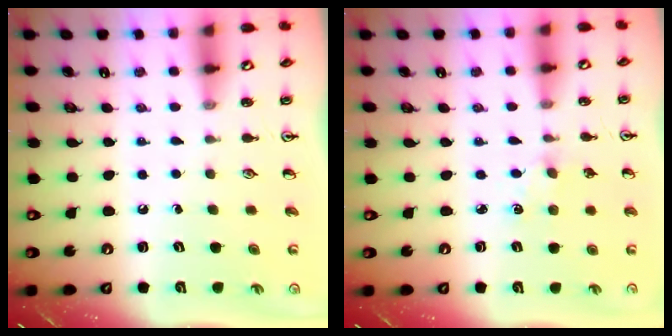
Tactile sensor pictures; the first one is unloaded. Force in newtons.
{"total": 1.4, "press": 1.3, "slide": 0.3}